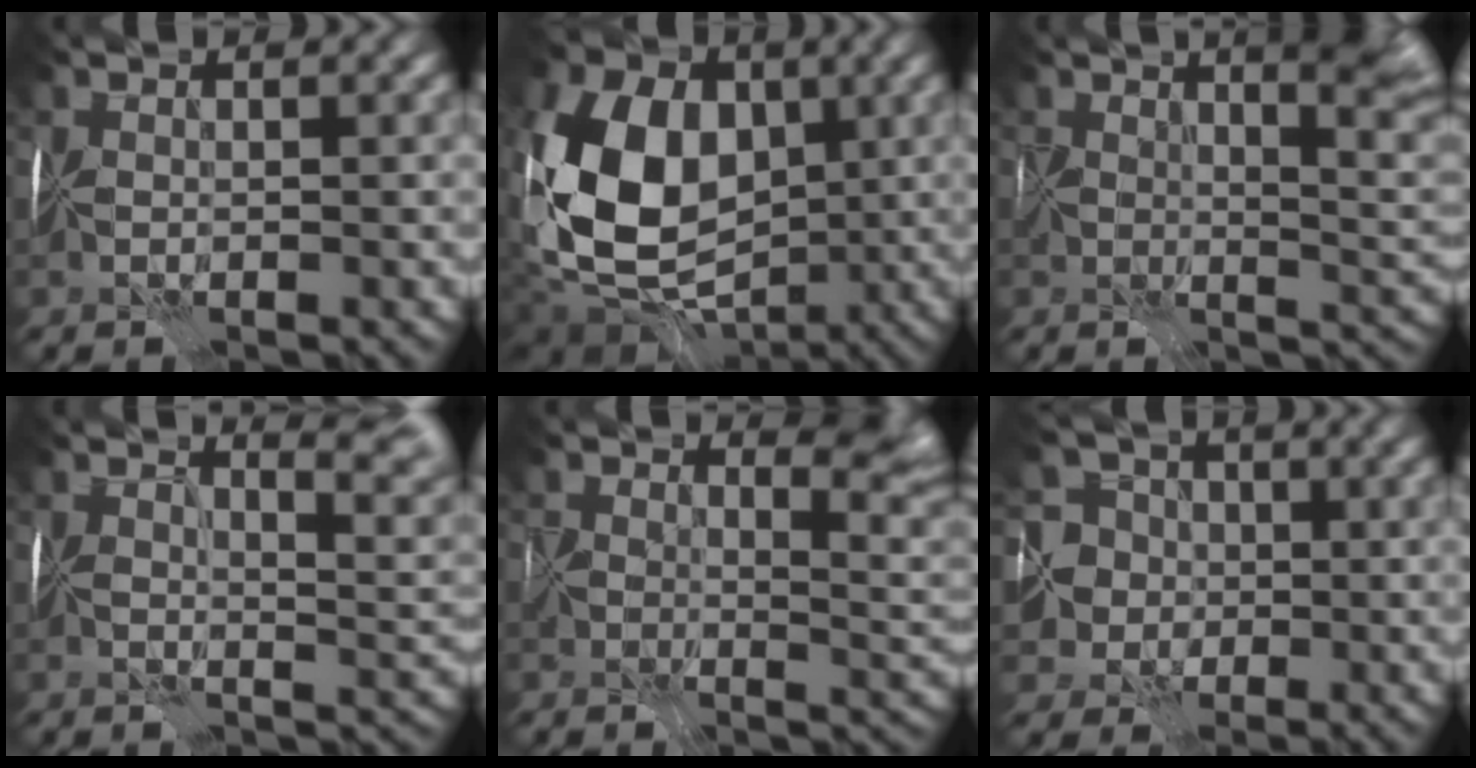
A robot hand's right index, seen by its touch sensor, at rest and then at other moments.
{"total": 10.9, "force": [-1.1, 8.0, 7.3], "torque": [-0.136, -0.014, -0.034]}
{"total": 6.7, "force": [3.1, 1.6, 5.7], "torque": [-0.065, 0.004, 0.051]}
{"total": 5.3, "force": [3.8, 0.1, 3.8], "torque": [-0.020, 0.009, 0.045]}
{"total": 4.0, "force": [2.6, 1.2, 2.8], "torque": [-0.028, -0.014, 0.044]}
{"total": 4.2, "force": [-0.7, 4.1, 0.8], "torque": [-0.010, 0.008, -0.036]}